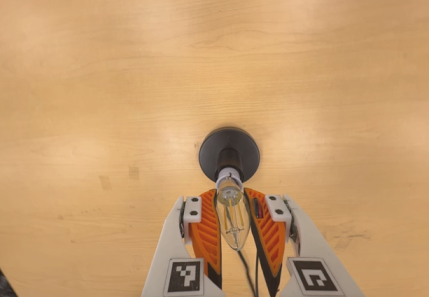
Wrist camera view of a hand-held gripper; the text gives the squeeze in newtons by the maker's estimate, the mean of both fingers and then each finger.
{"total": 21.2, "left": 20.1, "right": 22.2}